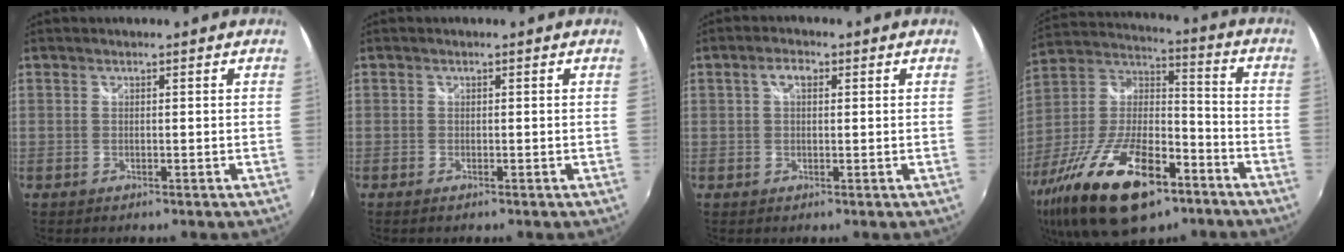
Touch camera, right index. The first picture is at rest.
{"total": 0.7, "force": [-0.5, 0.3, 0.3], "torque": [-0.008, -0.004, -0.012]}
{"total": 2.7, "force": [0.7, 1.5, 2.1], "torque": [-0.037, 0.010, 0.011]}
{"total": 26.2, "force": [-14.3, 11.3, 18.9], "torque": [-0.378, -0.030, -0.242]}